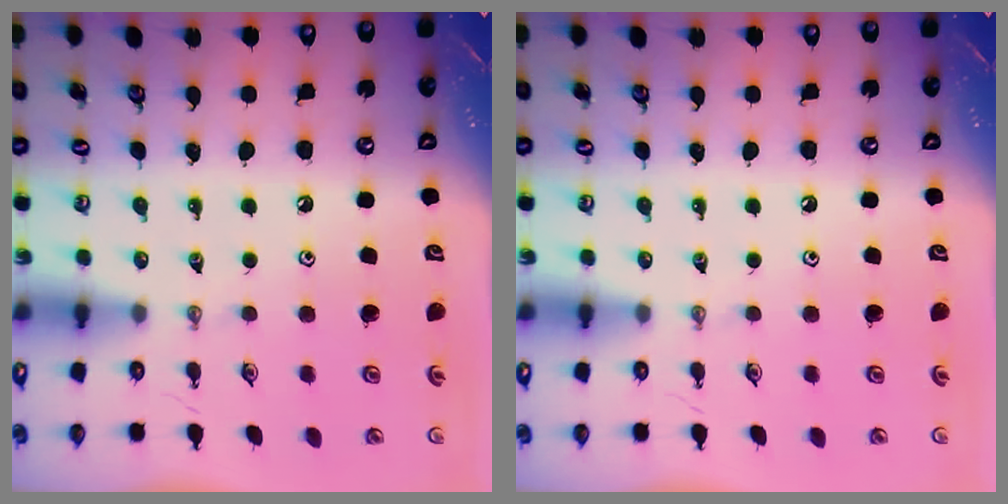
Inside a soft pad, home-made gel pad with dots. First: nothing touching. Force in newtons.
{"total": 0.0}